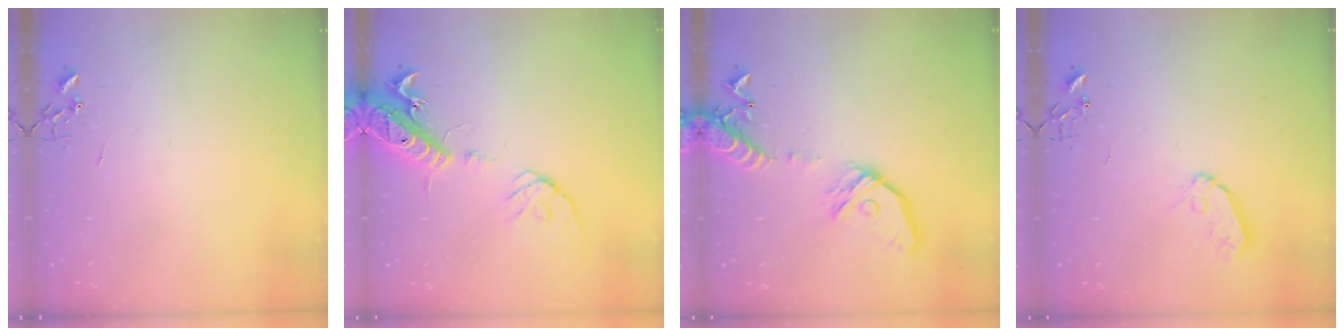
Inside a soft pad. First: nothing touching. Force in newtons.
{"total": 16.0, "press": 15.7, "slide": 3.3}
{"total": 16.3, "press": 16.0, "slide": 3.2}
{"total": 6.9, "press": 6.9, "slide": 0.5}